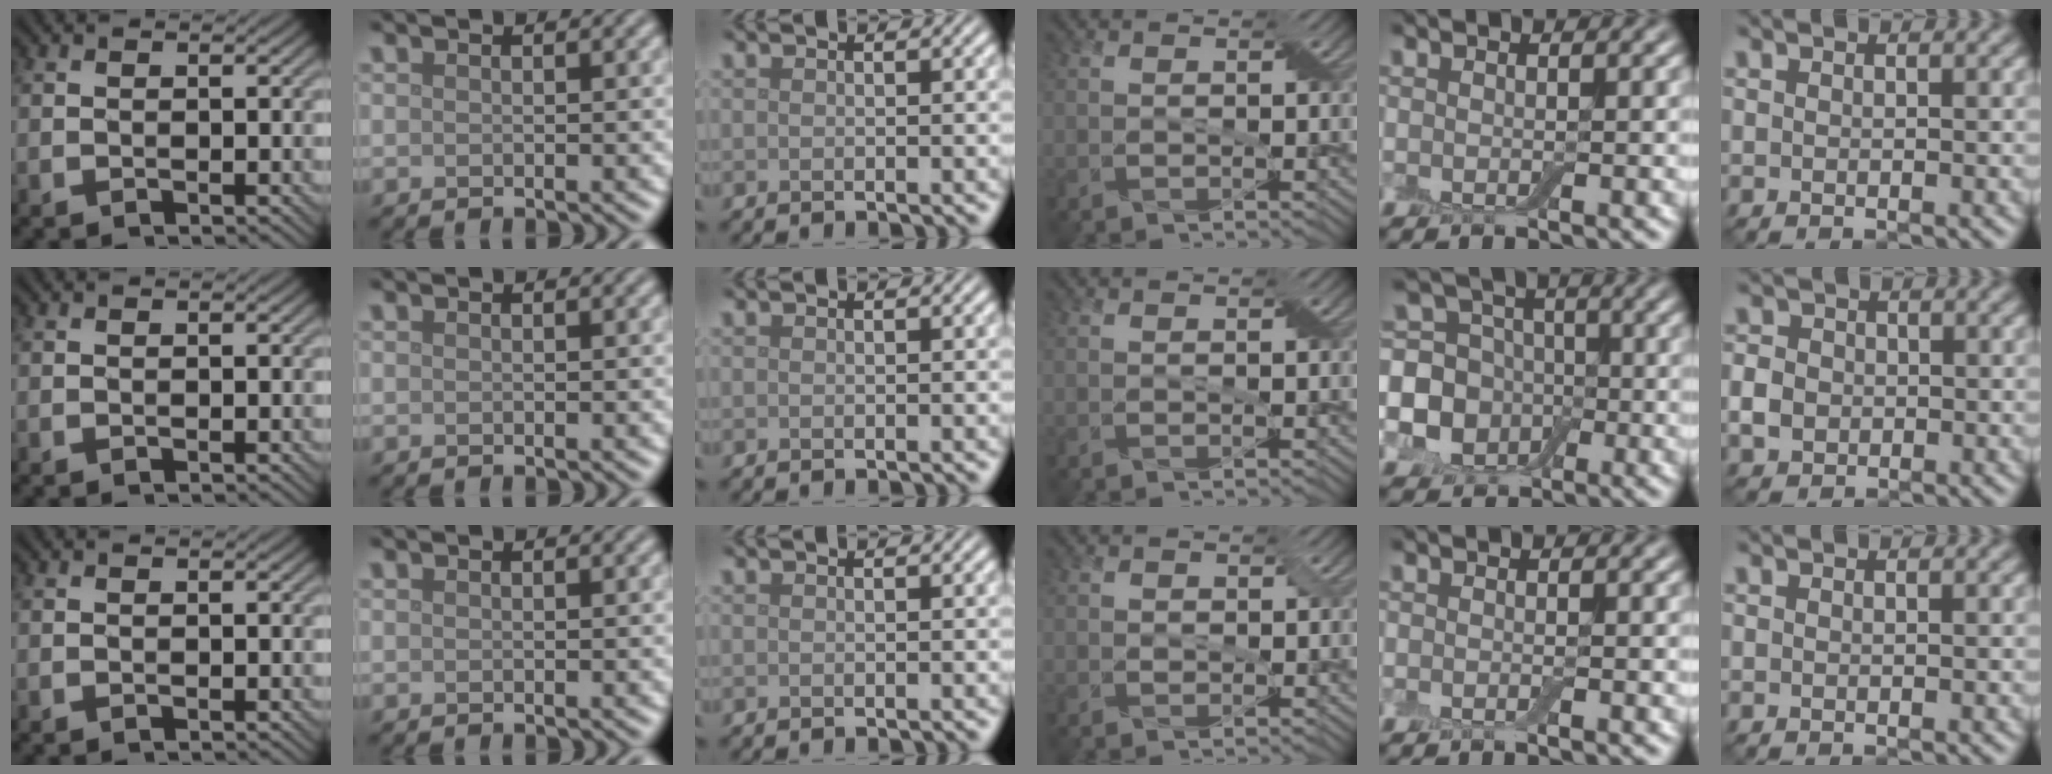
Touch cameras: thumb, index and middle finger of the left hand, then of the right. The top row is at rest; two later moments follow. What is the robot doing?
{"motion": "wipe", "object": "dish"}